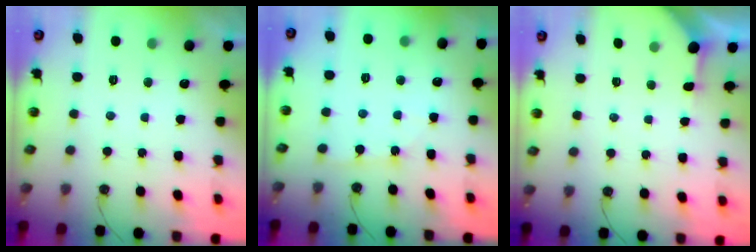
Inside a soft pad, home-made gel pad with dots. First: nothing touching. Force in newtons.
{"total": 2.4, "press": 2.4, "slide": 0.3}
{"total": 2.1, "press": 2.1, "slide": 0.3}